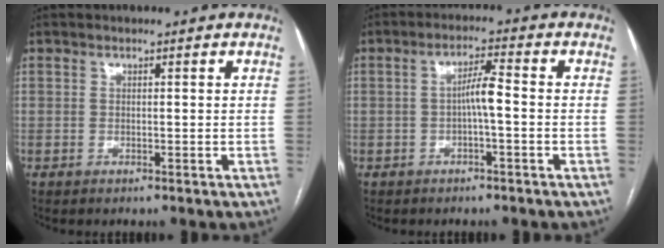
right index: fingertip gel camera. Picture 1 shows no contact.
{"total": 3.8, "force": [-0.7, 0.3, 3.8], "torque": [-0.065, 0.011, -0.010]}